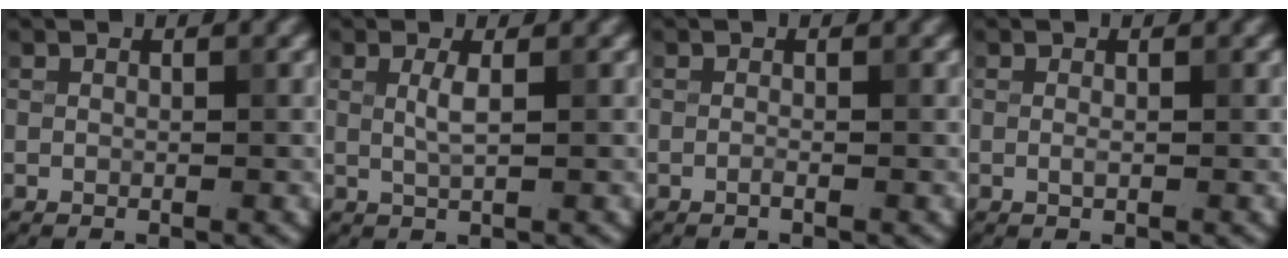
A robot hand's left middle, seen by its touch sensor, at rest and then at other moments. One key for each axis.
{"total": 1.6, "fx": 0.3, "fy": 0.4, "fz": 1.5, "tx": -0.032, "ty": 0.000, "tz": 0.005}
{"total": 0.6, "fx": -0.3, "fy": 0.1, "fz": 0.5, "tx": -0.011, "ty": -0.002, "tz": -0.007}
{"total": 0.6, "fx": -0.1, "fy": 0.2, "fz": 0.6, "tx": -0.014, "ty": -0.002, "tz": -0.002}